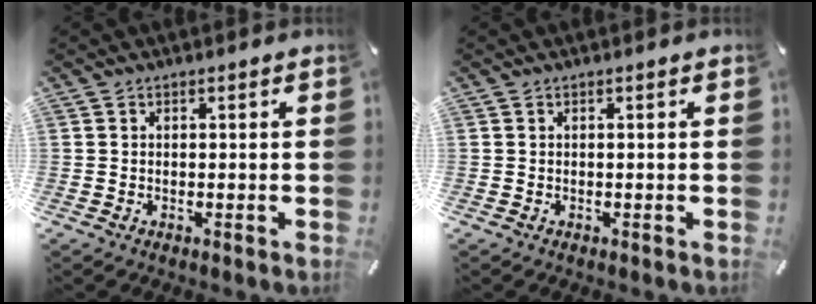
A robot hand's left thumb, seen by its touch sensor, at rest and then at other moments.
{"total": 0.0}